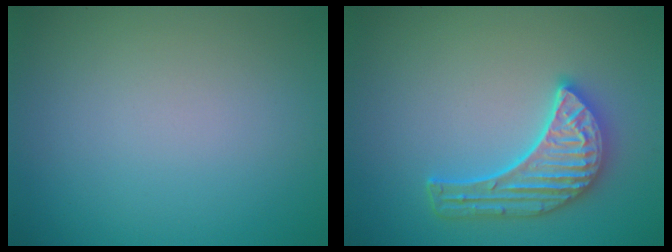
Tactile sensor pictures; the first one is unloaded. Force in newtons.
{"total": 5.0, "press": 4.3, "slide": 2.6}